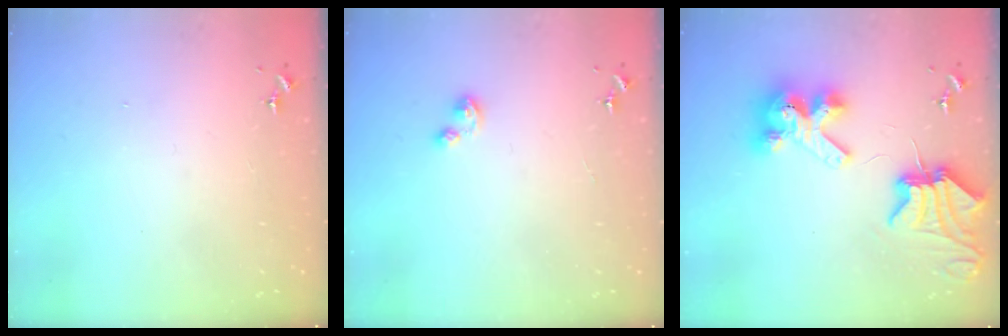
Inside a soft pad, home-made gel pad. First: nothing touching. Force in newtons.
{"total": 2.6, "press": 2.6, "slide": 0.3}
{"total": 9.9, "press": 9.8, "slide": 1.2}